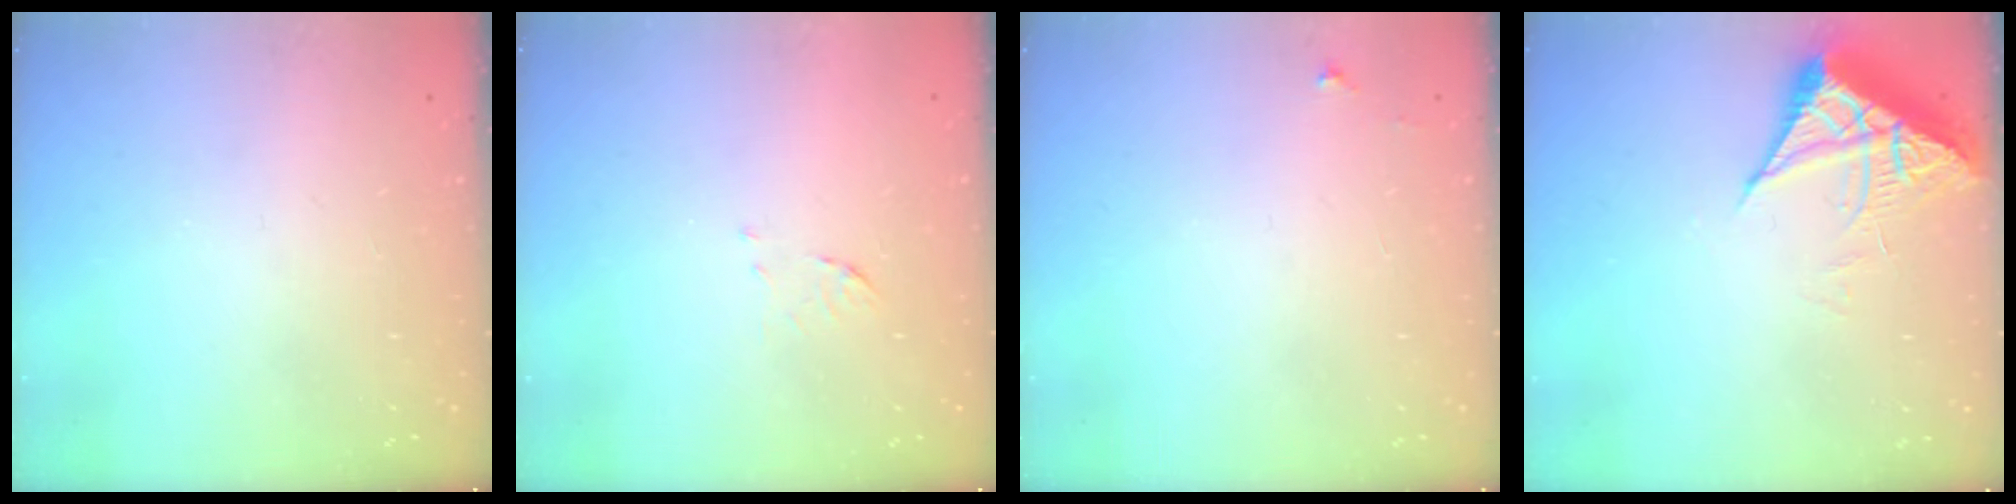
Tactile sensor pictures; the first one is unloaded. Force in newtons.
{"total": 5.3, "press": 5.2, "slide": 0.5}
{"total": 3.9, "press": 3.9, "slide": 0.4}
{"total": 7.0, "press": 7.0, "slide": 0.2}